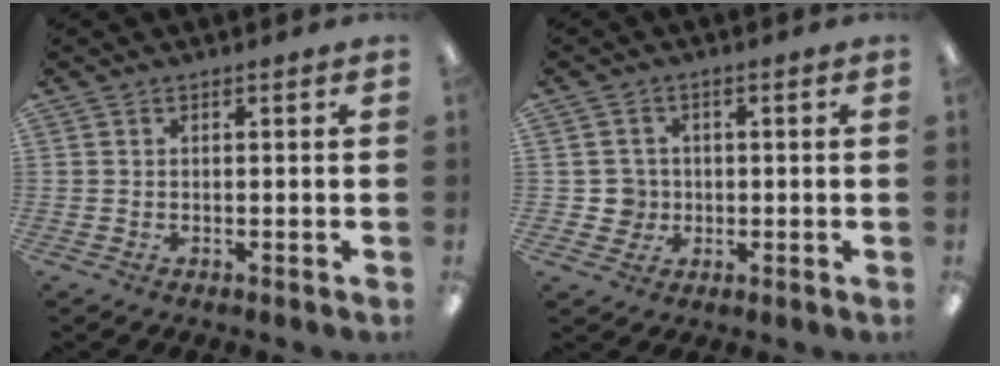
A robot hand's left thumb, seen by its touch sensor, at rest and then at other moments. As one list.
[{"total": 4.4, "force": [-0.3, 4.3, 0.5], "torque": [-0.009, 0.008, -0.004]}]